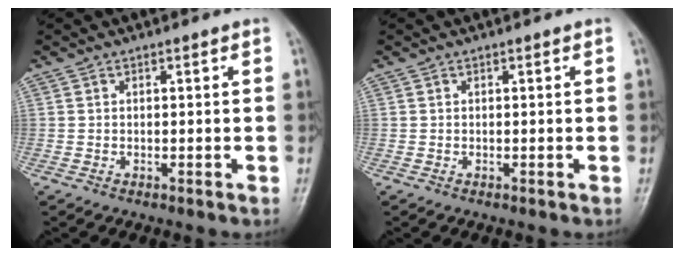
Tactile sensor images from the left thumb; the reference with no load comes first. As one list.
[{"total": 0.0}]